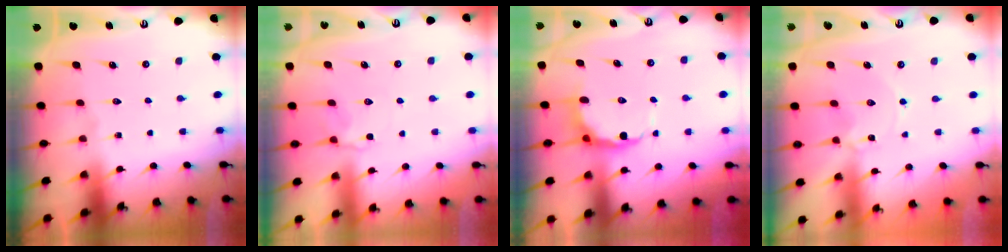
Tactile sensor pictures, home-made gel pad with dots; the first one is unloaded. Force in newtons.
{"total": 2.3, "press": 2.0, "slide": 1.2}
{"total": 7.1, "press": 7.0, "slide": 1.6}
{"total": 0.6, "press": 0.6, "slide": 0.1}